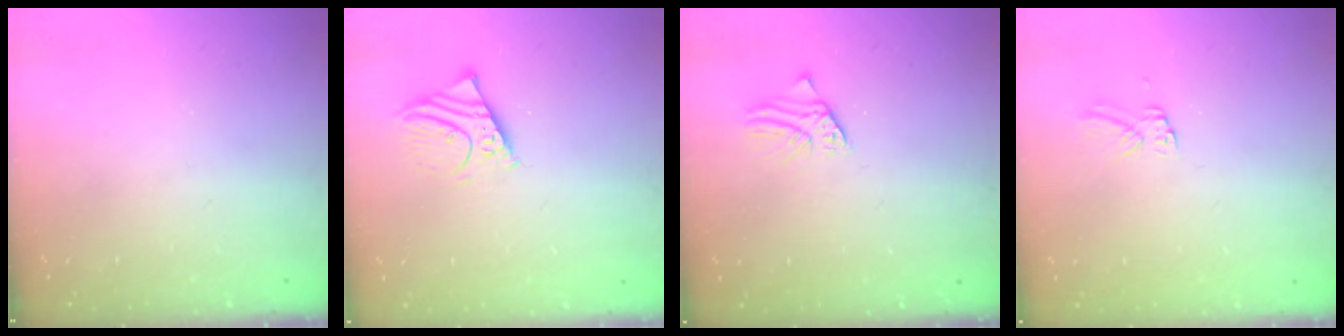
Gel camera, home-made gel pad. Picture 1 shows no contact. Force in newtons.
{"total": 4.6, "press": 4.5, "slide": 0.5}
{"total": 1.1, "press": 1.1, "slide": 0.0}
{"total": 2.9, "press": 2.9, "slide": 0.2}